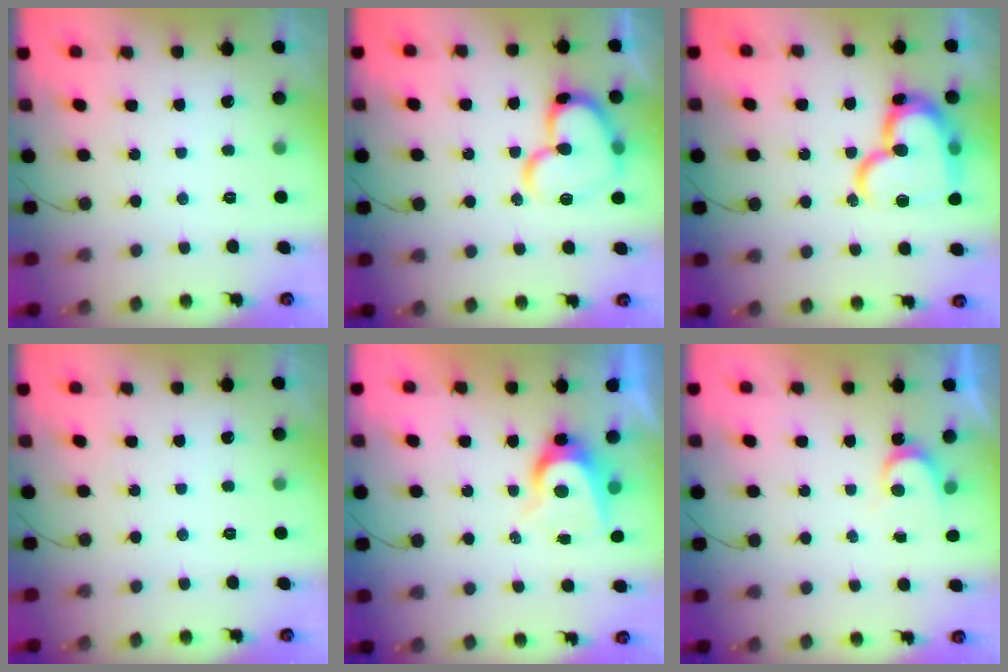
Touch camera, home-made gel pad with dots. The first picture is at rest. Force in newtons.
{"total": 17.8, "press": 17.7, "slide": 2.1}
{"total": 22.7, "press": 22.6, "slide": 2.0}
{"total": 0.0}
{"total": 7.2, "press": 7.2, "slide": 0.5}
{"total": 3.5, "press": 3.5, "slide": 0.3}